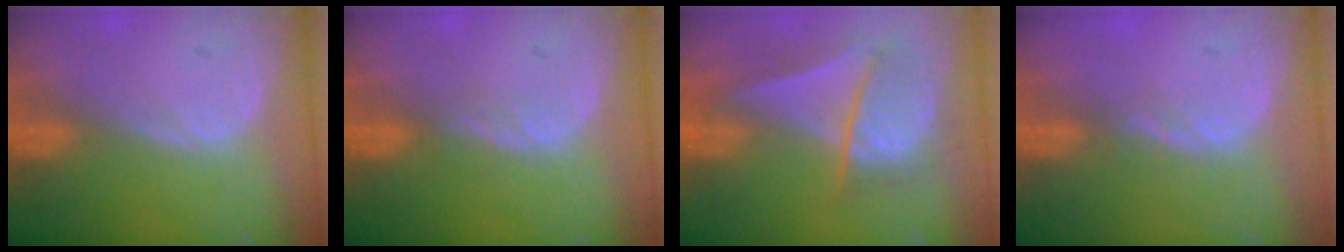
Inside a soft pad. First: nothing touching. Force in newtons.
{"total": 1.5, "press": 1.5, "slide": 0.2}
{"total": 7.8, "press": 7.5, "slide": 2.1}
{"total": 1.5, "press": 1.2, "slide": 0.8}